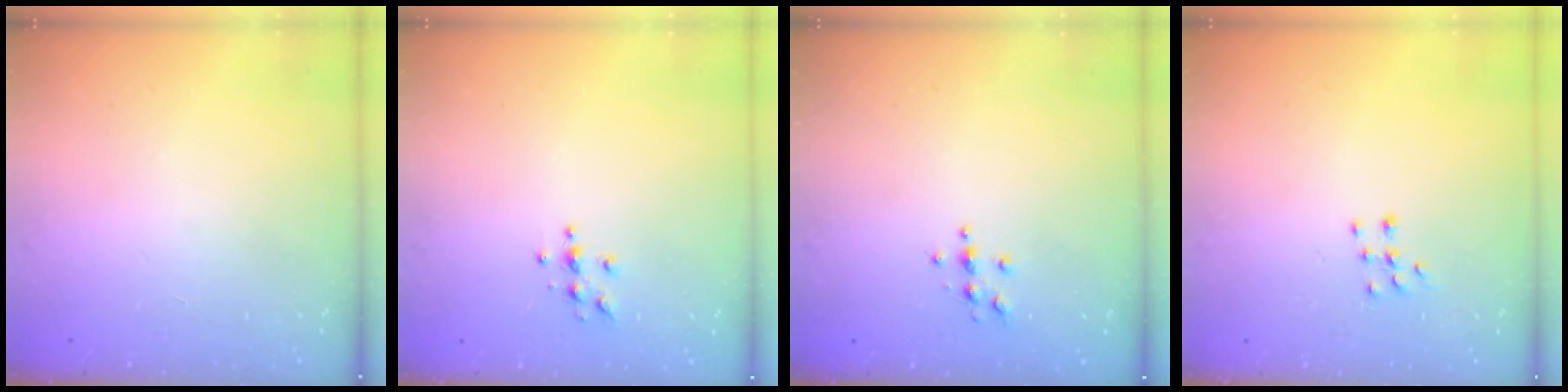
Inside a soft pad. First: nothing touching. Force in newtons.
{"total": 5.0, "press": 4.9, "slide": 0.6}
{"total": 3.9, "press": 3.8, "slide": 0.5}
{"total": 5.3, "press": 5.3, "slide": 0.5}